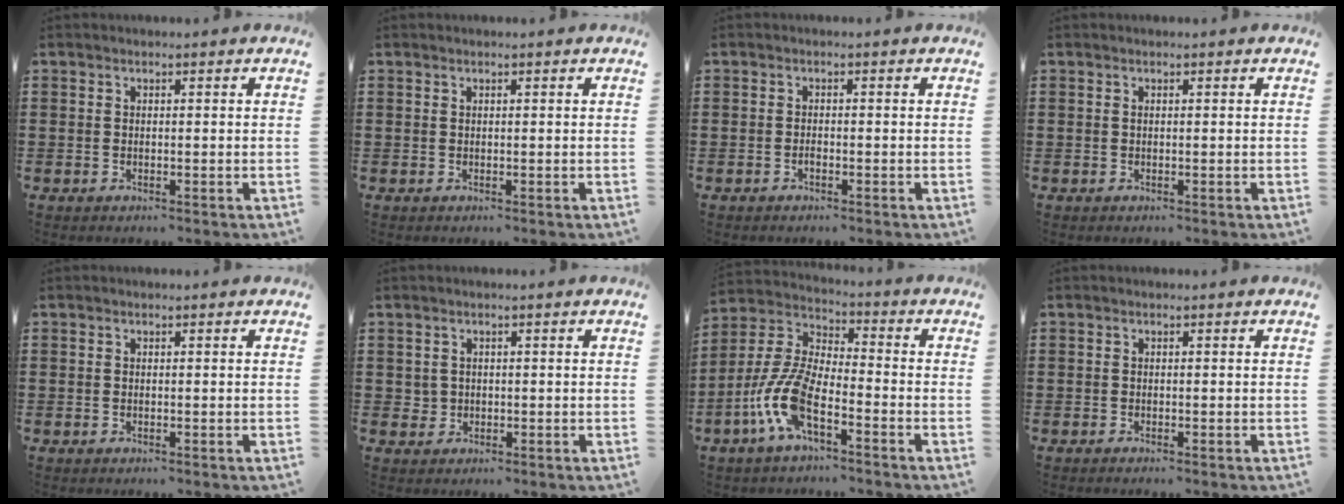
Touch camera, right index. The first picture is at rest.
{"total": 0.0}
{"total": 0.9, "force": [-0.6, 0.1, 0.7], "torque": [-0.017, -0.010, -0.008]}
{"total": 0.0}
{"total": 0.0}
{"total": 1.2, "force": [0.2, 1.1, 0.4], "torque": [-0.013, 0.004, 0.003]}
{"total": 10.2, "force": [-5.0, 3.3, 8.2], "torque": [-0.215, -0.021, -0.104]}
{"total": 0.5, "force": [-0.5, -0.1, 0.1], "torque": [-0.003, -0.003, -0.011]}